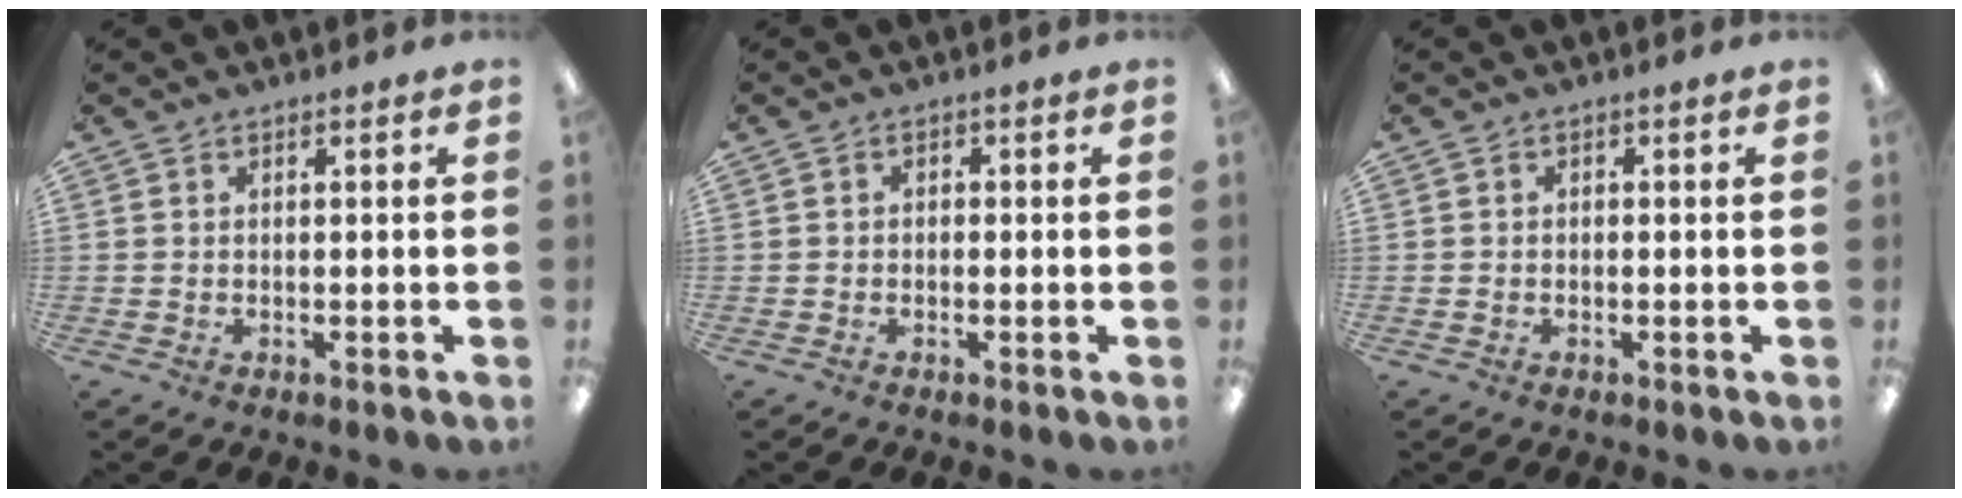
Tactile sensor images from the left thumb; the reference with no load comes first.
{"total": 1.0, "force": [-0.7, 0.6, 0.3], "torque": [-0.004, 0.003, -0.014]}
{"total": 0.5, "force": [-0.3, 0.4, 0.2], "torque": [-0.003, 0.001, -0.006]}